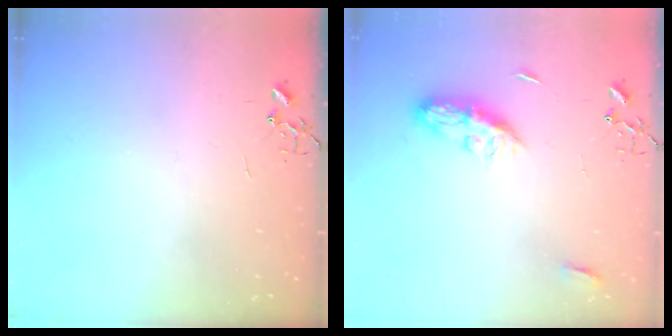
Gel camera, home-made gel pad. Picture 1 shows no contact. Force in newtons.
{"total": 8.0, "press": 8.0, "slide": 0.4}